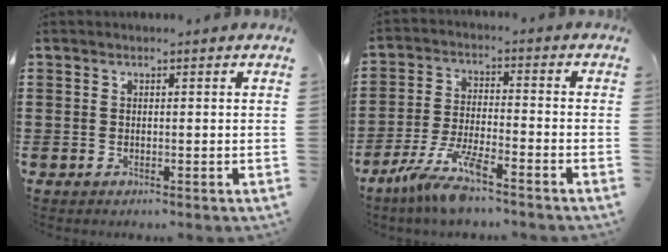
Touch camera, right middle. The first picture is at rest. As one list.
[{"total": 7.9, "force": [-6.2, 0.5, 4.8], "torque": [-0.108, -0.017, -0.120]}]